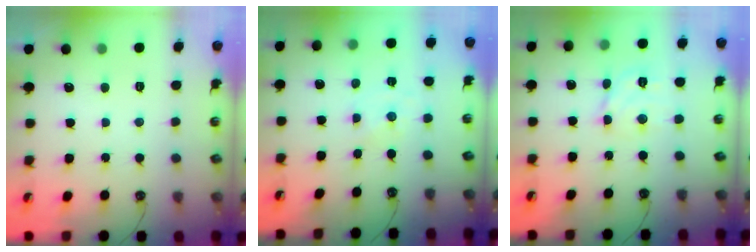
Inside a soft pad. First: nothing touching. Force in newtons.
{"total": 0.0}
{"total": 7.6, "press": 7.6, "slide": 0.6}